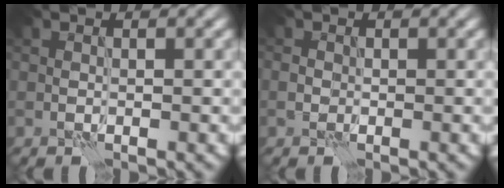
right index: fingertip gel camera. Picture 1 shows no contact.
{"total": 0.8, "force": [-0.2, 0.7, 0.3], "torque": [-0.008, -0.001, -0.007]}